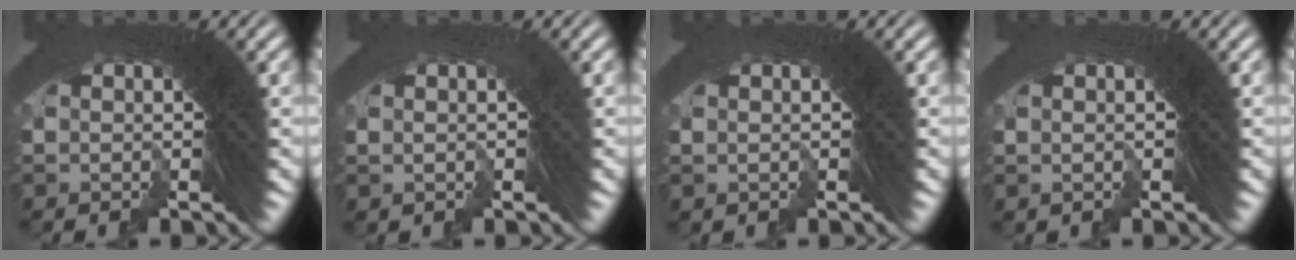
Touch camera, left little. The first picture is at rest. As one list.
[{"total": 0.7, "force": [-0.4, 0.2, -0.5], "torque": [0.002, 0.001, -0.004]}, {"total": 0.5, "force": [0.1, 0.4, 0.2], "torque": [-0.005, 0.002, 0.002]}, {"total": 0.0}]